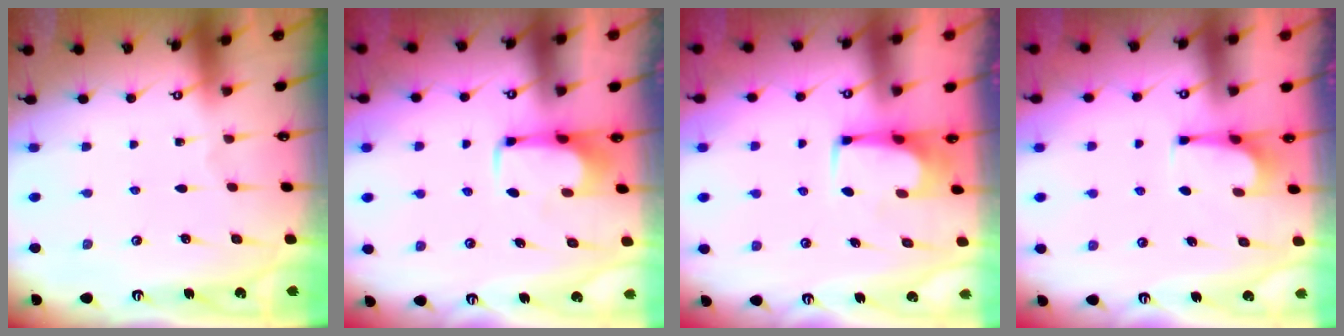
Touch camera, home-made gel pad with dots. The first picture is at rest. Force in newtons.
{"total": 2.0, "press": 1.9, "slide": 0.4}
{"total": 1.5, "press": 1.5, "slide": 0.3}
{"total": 4.1, "press": 4.1, "slide": 0.3}